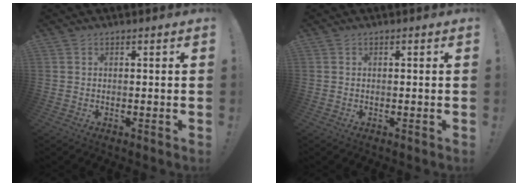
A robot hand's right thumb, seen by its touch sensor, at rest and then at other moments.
{"total": 0.0}